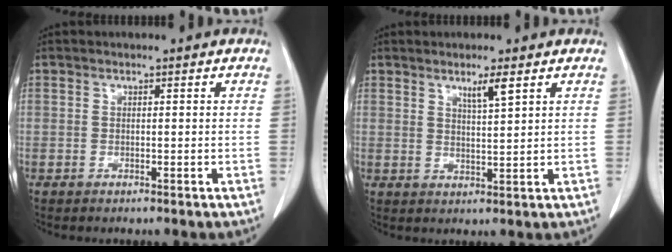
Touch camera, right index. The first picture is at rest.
{"total": 3.2, "force": [2.0, 0.0, 2.5], "torque": [-0.048, -0.005, 0.038]}